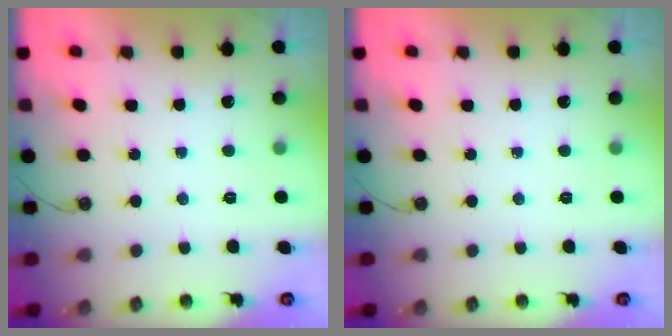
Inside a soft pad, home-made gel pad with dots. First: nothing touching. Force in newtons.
{"total": 0.0}